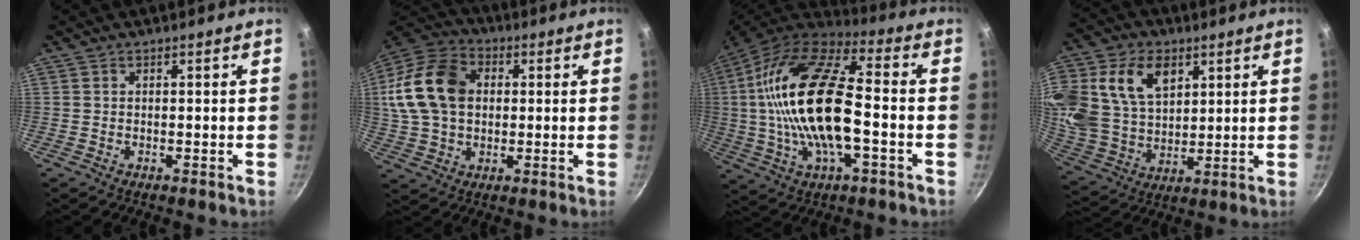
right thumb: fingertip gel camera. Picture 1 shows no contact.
{"total": 17.6, "force": [2.4, 12.7, 12.0], "torque": [-0.215, 0.024, 0.034]}
{"total": 24.2, "force": [-1.5, 10.8, 21.6], "torque": [-0.415, 0.033, -0.042]}
{"total": 22.5, "force": [8.2, 15.6, 13.9], "torque": [-0.296, 0.004, 0.162]}